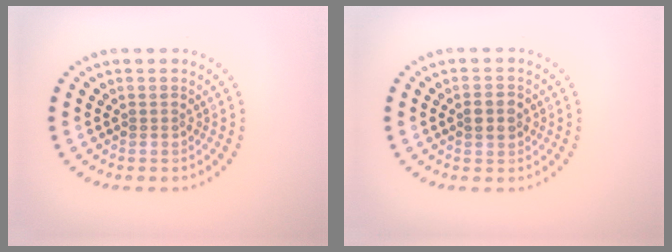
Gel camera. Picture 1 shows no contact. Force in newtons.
{"total": 2.4, "press": 2.4, "slide": 0.1}